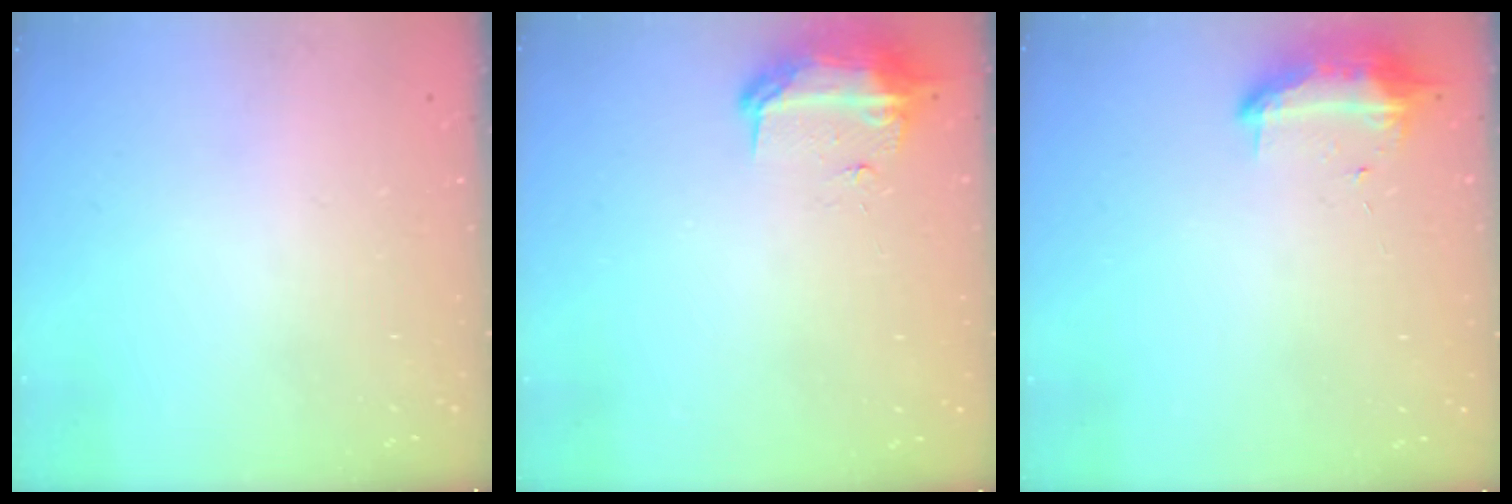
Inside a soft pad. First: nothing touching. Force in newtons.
{"total": 11.1, "press": 9.9, "slide": 5.0}
{"total": 8.8, "press": 8.6, "slide": 1.5}